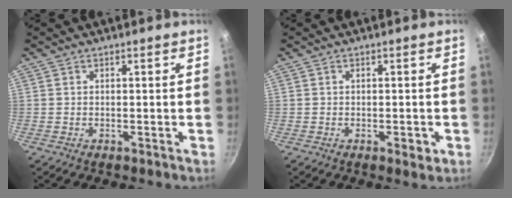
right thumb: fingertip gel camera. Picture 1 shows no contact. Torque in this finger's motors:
{"motor_torque": [-0.26, 0.02, -0.34, 0.10, 0.01]}